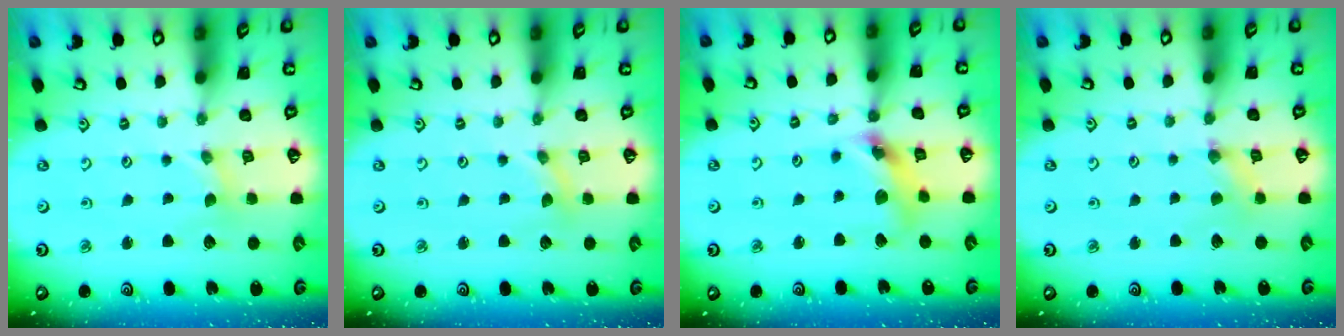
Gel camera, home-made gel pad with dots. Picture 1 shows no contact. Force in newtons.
{"total": 0.8, "press": 0.8, "slide": 0.0}
{"total": 12.9, "press": 12.8, "slide": 1.5}
{"total": 0.8, "press": 0.7, "slide": 0.2}